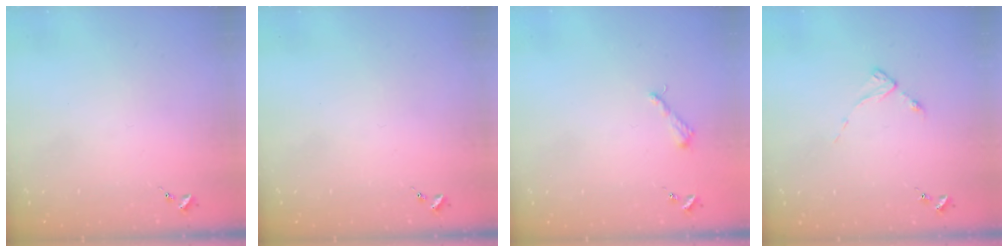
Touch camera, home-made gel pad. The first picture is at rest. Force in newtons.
{"total": 0.0}
{"total": 3.6, "press": 3.6, "slide": 0.4}
{"total": 2.7, "press": 2.7, "slide": 0.4}